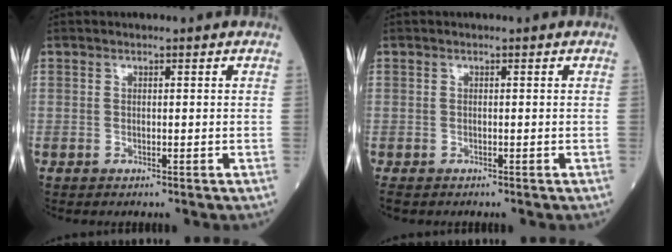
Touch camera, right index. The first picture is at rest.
{"total": 1.3, "force": [-1.1, 0.7, 0.3], "torque": [-0.010, -0.002, -0.017]}